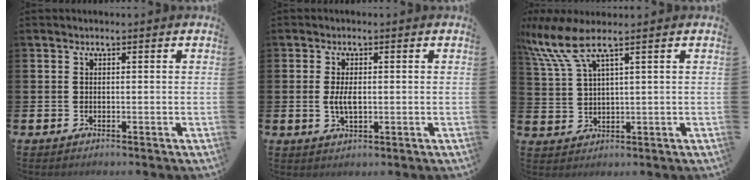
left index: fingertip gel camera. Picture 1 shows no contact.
{"total": 3.0, "force": [0.3, 1.3, 2.7], "torque": [-0.036, -0.003, 0.001]}
{"total": 7.0, "force": [4.8, 1.3, 5.0], "torque": [-0.117, -0.012, 0.082]}